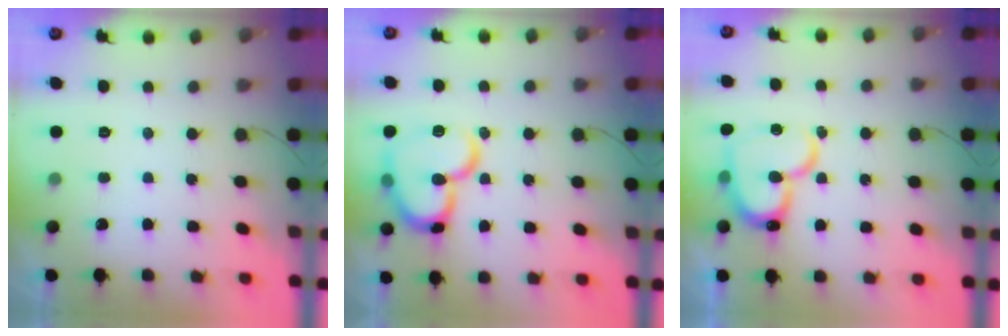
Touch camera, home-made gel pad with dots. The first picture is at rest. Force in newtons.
{"total": 17.5, "press": 17.4, "slide": 2.1}
{"total": 17.2, "press": 17.1, "slide": 1.7}